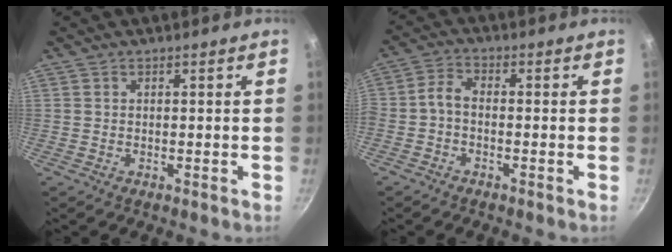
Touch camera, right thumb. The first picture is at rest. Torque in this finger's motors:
{"motor_torque": [2.31, 2.43, 1.91, -0.73, 0.89]}